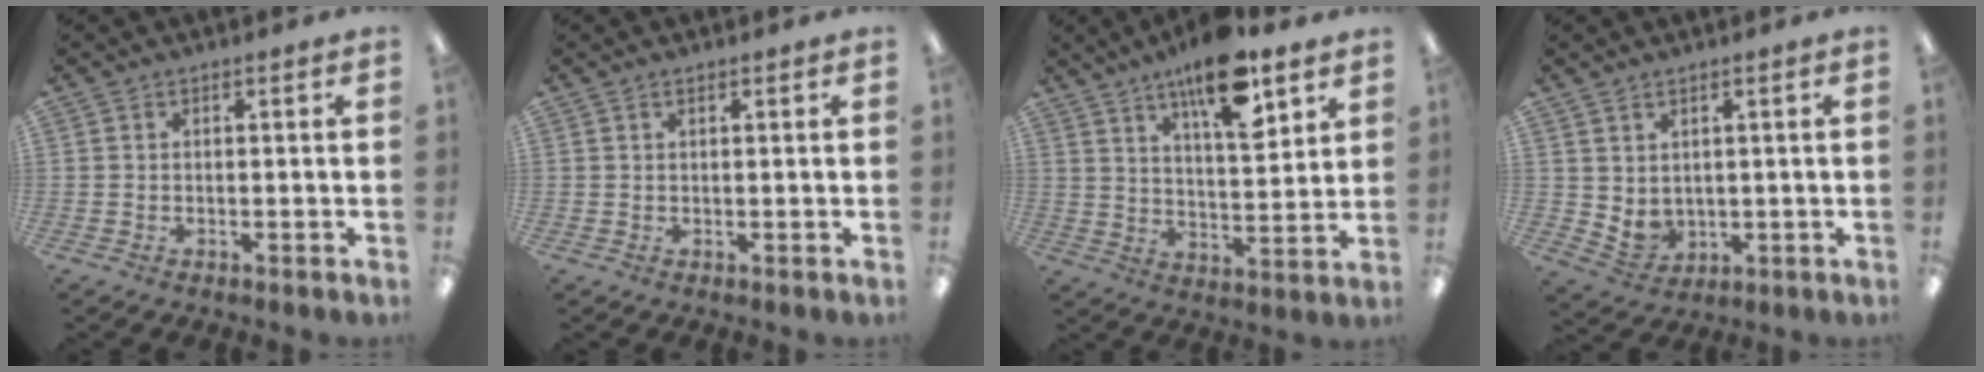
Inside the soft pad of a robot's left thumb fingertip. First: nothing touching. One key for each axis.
{"total": 0.7, "fx": 0.5, "fy": 0.2, "fz": 0.5, "tx": -0.010, "ty": 0.001, "tz": 0.008}
{"total": 15.8, "fx": 10.7, "fy": 5.2, "fz": 10.4, "tx": -0.161, "ty": -0.057, "tz": 0.176}
{"total": 3.7, "fx": 1.8, "fy": 2.8, "fz": 1.8, "tx": -0.044, "ty": -0.012, "tz": 0.037}